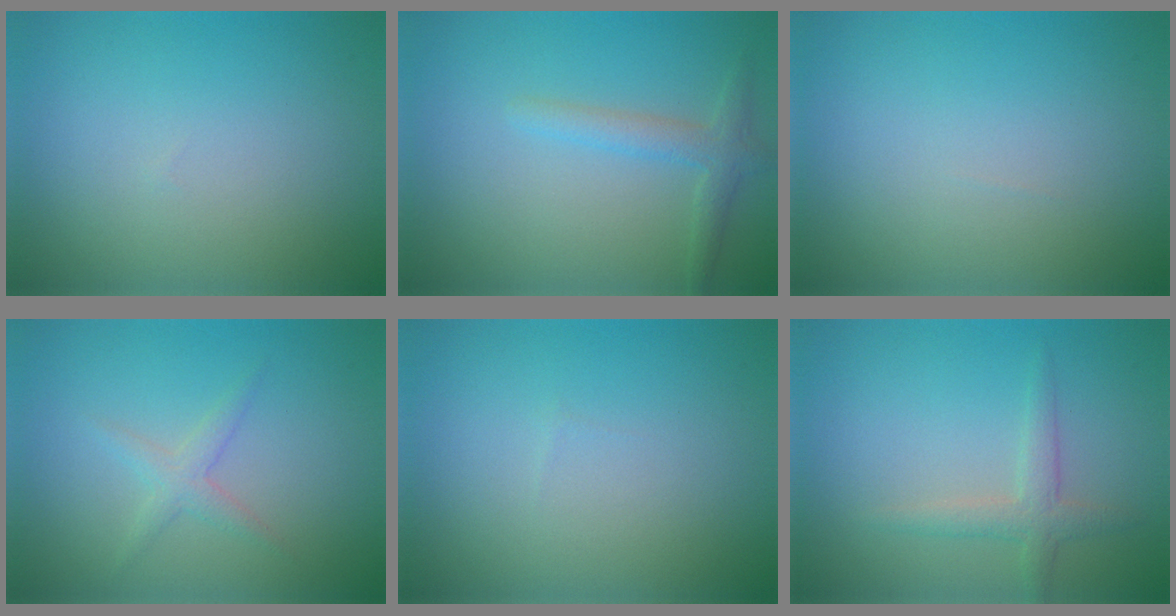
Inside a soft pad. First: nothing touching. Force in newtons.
{"total": 2.3, "press": 2.3, "slide": 0.2}
{"total": 0.0}
{"total": 1.6, "press": 1.6, "slide": 0.1}
{"total": 0.0}
{"total": 2.0, "press": 2.0, "slide": 0.1}